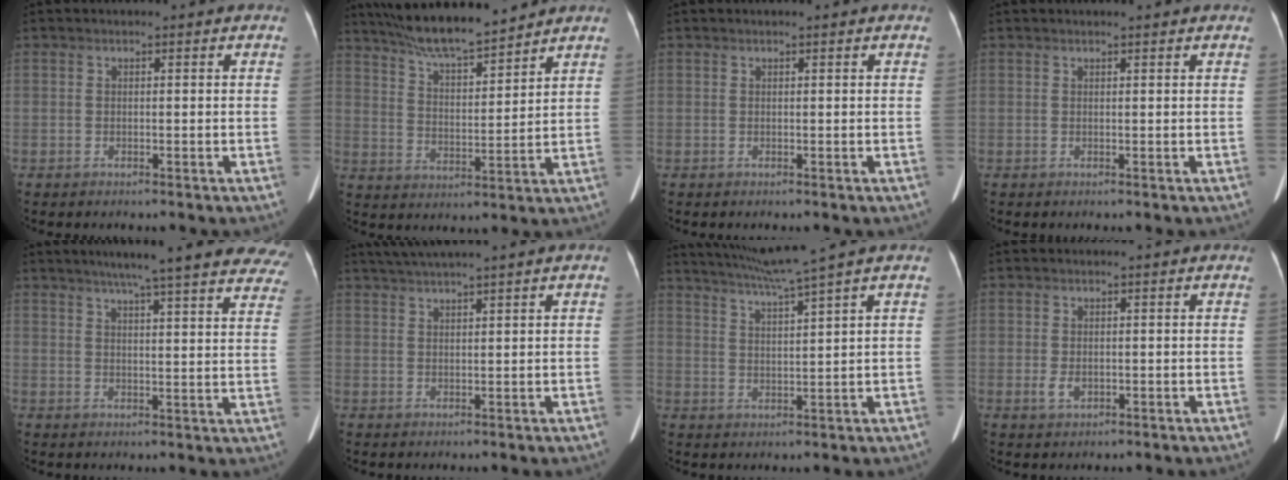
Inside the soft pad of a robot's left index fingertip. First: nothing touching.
{"total": 11.0, "force": [9.9, 1.0, 4.7], "torque": [-0.083, 0.011, 0.172]}
{"total": 1.2, "force": [-1.0, -0.2, -0.5], "torque": [0.011, 0.000, -0.017]}
{"total": 0.6, "force": [0.5, -0.1, 0.2], "torque": [0.002, 0.012, -0.001]}
{"total": 25.1, "force": [21.2, 2.4, 13.3], "torque": [-0.172, -0.019, 0.247]}
{"total": 5.5, "force": [4.2, -1.1, 3.3], "torque": [-0.061, 0.023, 0.077]}
{"total": 7.9, "force": [6.5, -2.5, 3.8], "torque": [-0.070, -0.005, 0.117]}
{"total": 2.1, "force": [-1.7, 1.0, 0.6], "torque": [-0.015, -0.006, -0.026]}